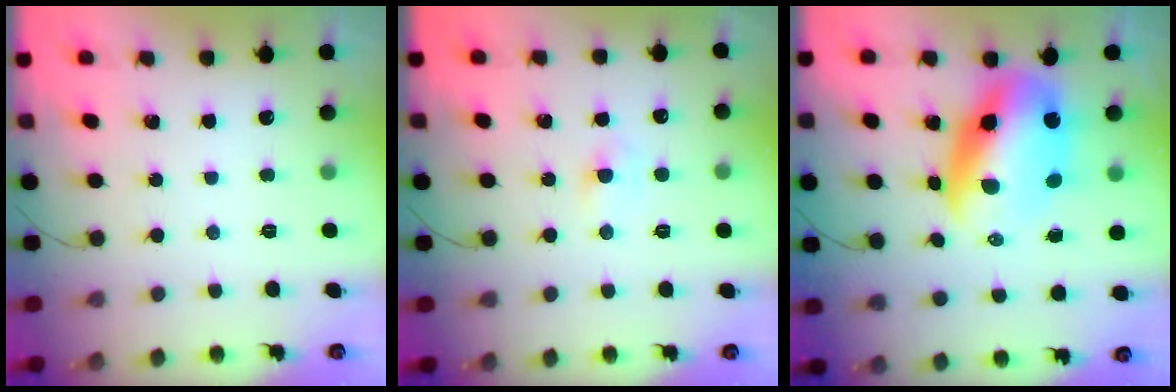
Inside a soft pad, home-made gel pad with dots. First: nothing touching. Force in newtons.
{"total": 2.4, "press": 2.2, "slide": 0.9}
{"total": 12.5, "press": 12.1, "slide": 3.1}